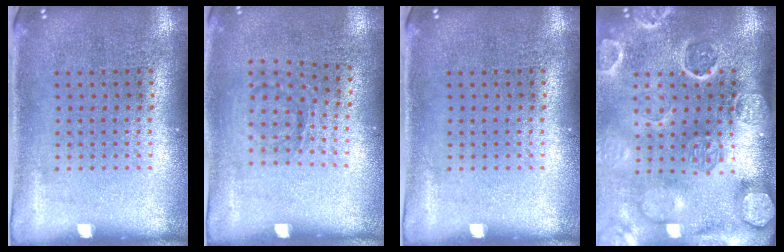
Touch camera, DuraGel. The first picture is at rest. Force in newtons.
{"total": 1.0, "press": 0.7, "slide": 0.7}
{"total": 0.0}
{"total": 4.2, "press": 3.5, "slide": 2.4}